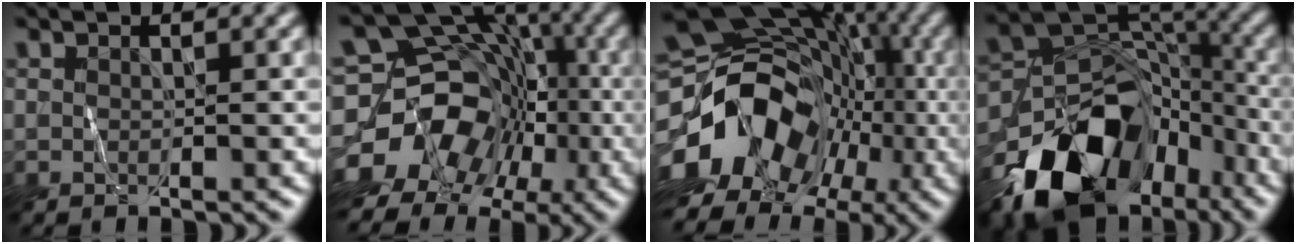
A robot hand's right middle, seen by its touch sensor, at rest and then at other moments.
{"total": 15.1, "force": [-6.9, 12.1, 6.0], "torque": [-0.101, -0.014, -0.120]}
{"total": 14.7, "force": [-4.4, 10.9, 8.7], "torque": [-0.166, -0.022, -0.074]}
{"total": 13.9, "force": [-8.6, 8.3, 7.1], "torque": [-0.140, -0.011, -0.147]}